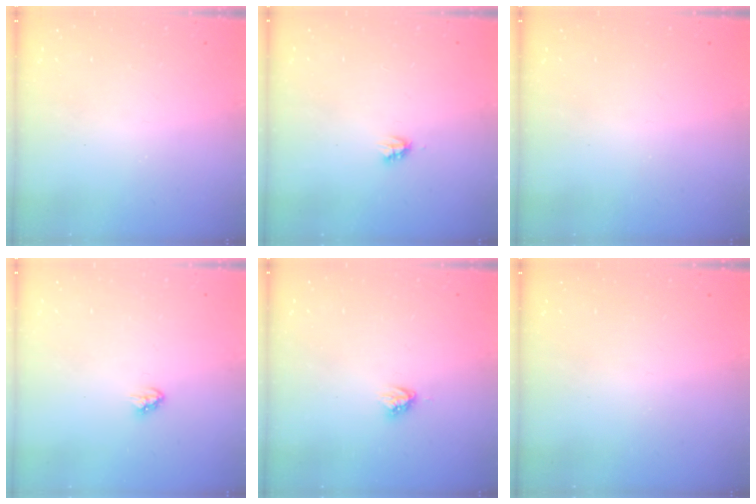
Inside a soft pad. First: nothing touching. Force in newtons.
{"total": 2.7, "press": 2.7, "slide": 0.2}
{"total": 0.0}
{"total": 2.9, "press": 2.9, "slide": 0.2}
{"total": 3.8, "press": 3.8, "slide": 0.4}
{"total": 0.0}